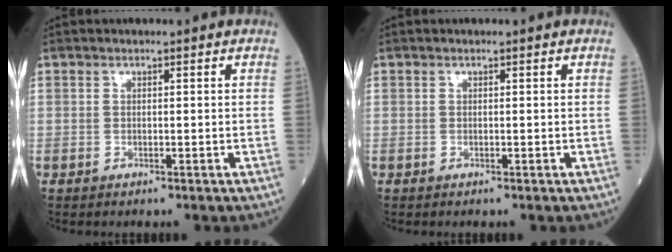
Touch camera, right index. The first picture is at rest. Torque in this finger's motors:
{"motor_torque": [0.00, 0.00, -0.04, 0.00]}